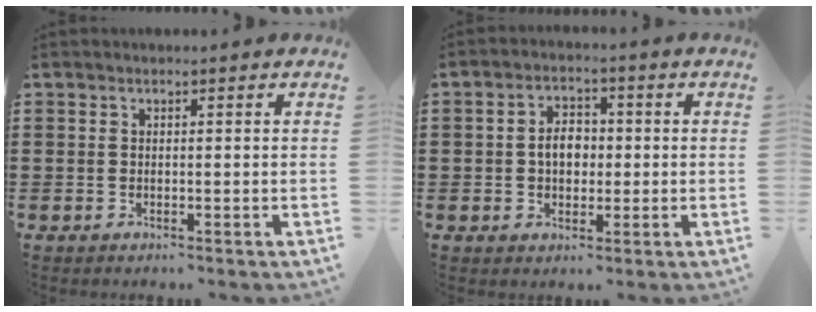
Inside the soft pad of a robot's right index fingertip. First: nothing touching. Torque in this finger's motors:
{"motor_torque": [0.15, -0.06, 0.41, 0.06]}